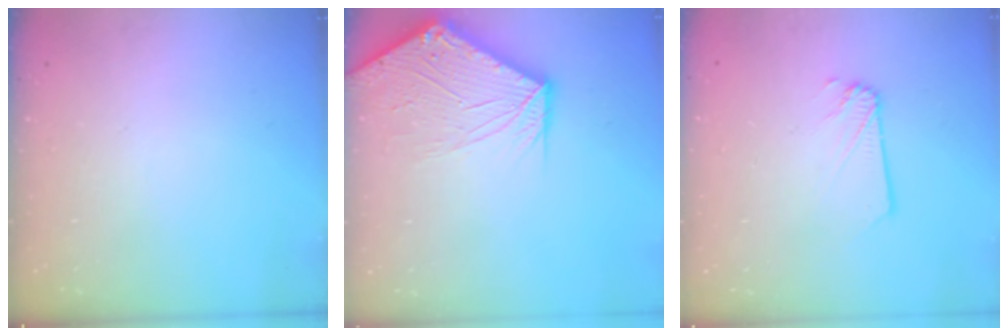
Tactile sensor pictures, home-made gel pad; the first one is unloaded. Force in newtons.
{"total": 12.6, "press": 12.6, "slide": 1.3}
{"total": 2.1, "press": 2.1, "slide": 0.0}